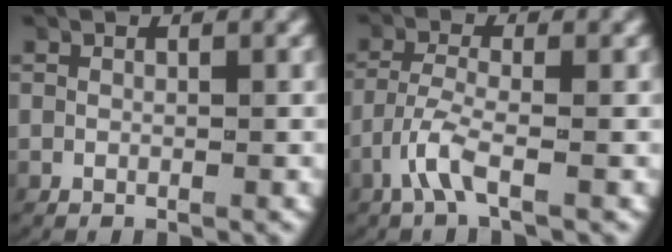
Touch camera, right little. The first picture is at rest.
{"total": 3.1, "force": [-1.9, 0.9, 2.3], "torque": [-0.061, -0.012, -0.031]}